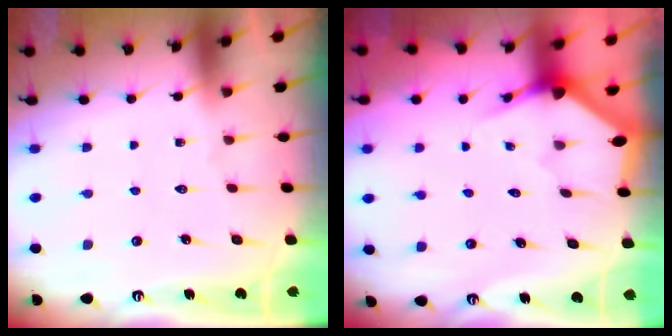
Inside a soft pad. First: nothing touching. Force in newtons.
{"total": 2.9, "press": 2.9, "slide": 0.2}